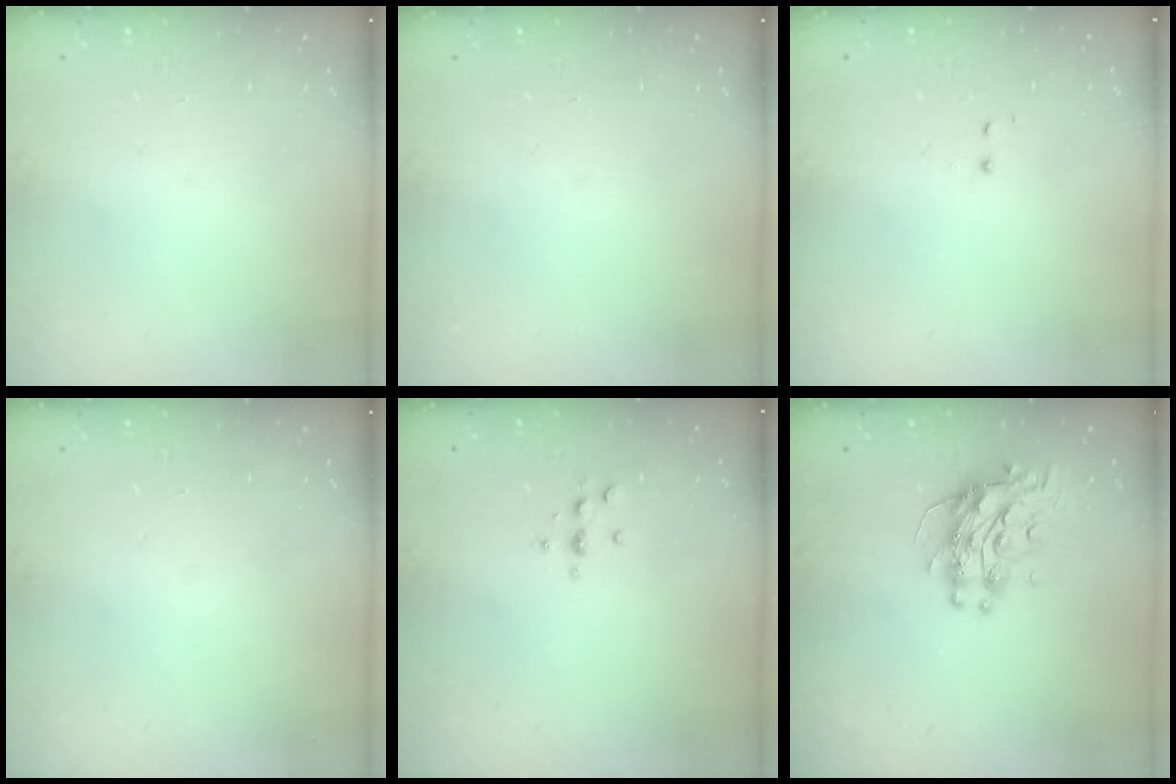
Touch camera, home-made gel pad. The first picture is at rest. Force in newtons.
{"total": 0.0}
{"total": 0.5, "press": 0.5, "slide": 0.3}
{"total": 0.0}
{"total": 3.9, "press": 3.9, "slide": 0.6}
{"total": 10.4, "press": 10.4, "slide": 1.0}